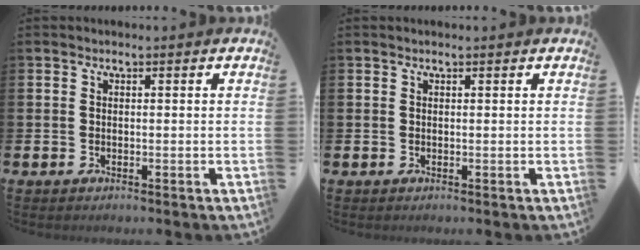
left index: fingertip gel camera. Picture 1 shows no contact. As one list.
[{"total": 0.0}]